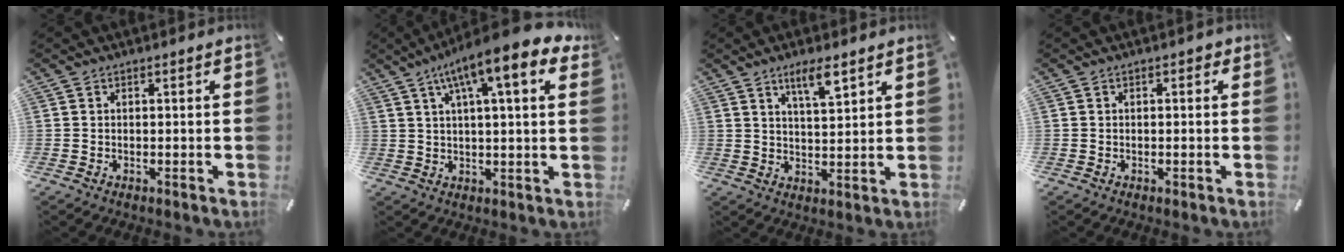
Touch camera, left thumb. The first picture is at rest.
{"total": 13.7, "force": [7.4, 2.9, 11.2], "torque": [-0.182, -0.028, 0.119]}
{"total": 6.3, "force": [4.5, 1.3, 4.2], "torque": [-0.070, -0.024, 0.073]}
{"total": 0.7, "force": [0.0, 0.7, 0.3], "torque": [-0.004, 0.006, -0.001]}